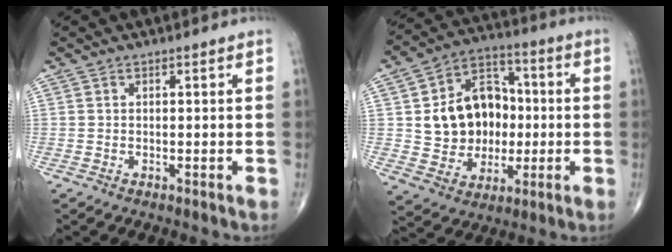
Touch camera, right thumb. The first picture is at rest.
{"total": 15.9, "force": [0.4, 12.8, 9.4], "torque": [-0.104, 0.025, 0.015]}